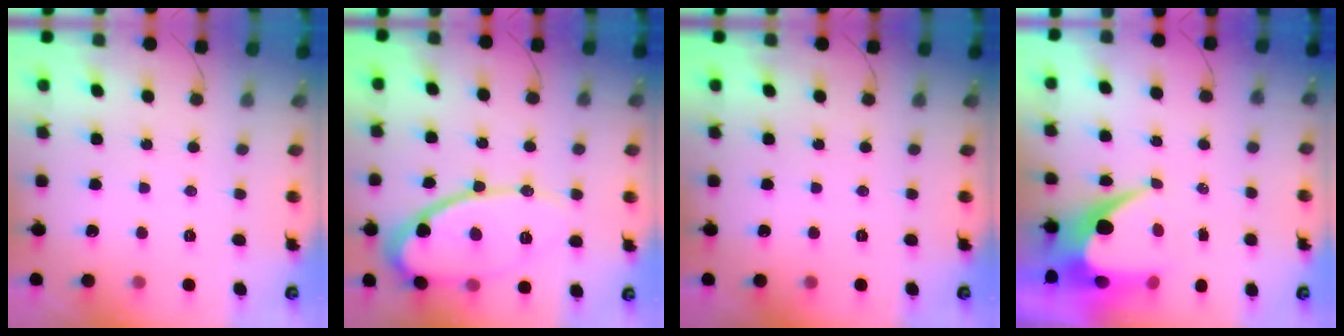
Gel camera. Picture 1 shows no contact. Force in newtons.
{"total": 13.8, "press": 13.7, "slide": 1.2}
{"total": 0.0}
{"total": 10.2, "press": 10.1, "slide": 0.9}